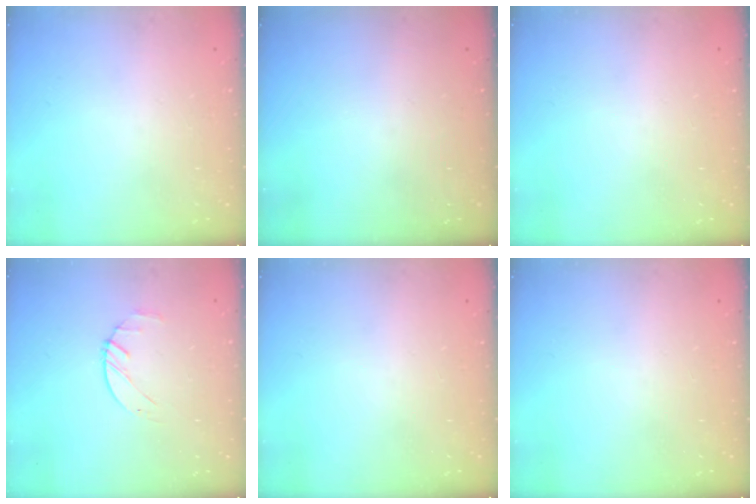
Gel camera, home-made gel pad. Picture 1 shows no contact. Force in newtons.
{"total": 0.0}
{"total": 0.0}
{"total": 1.9, "press": 1.9, "slide": 0.3}
{"total": 0.0}
{"total": 0.0}